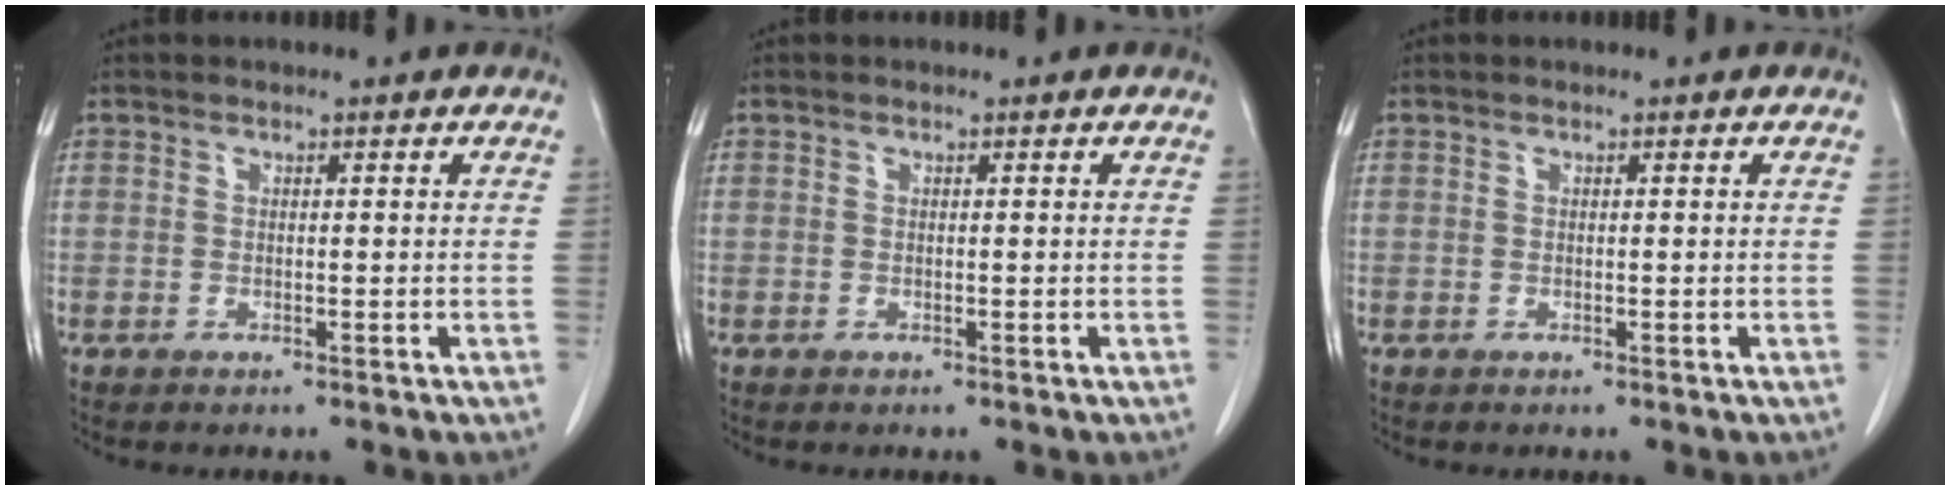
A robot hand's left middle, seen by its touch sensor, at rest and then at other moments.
{"total": 0.0}
{"total": 0.0}